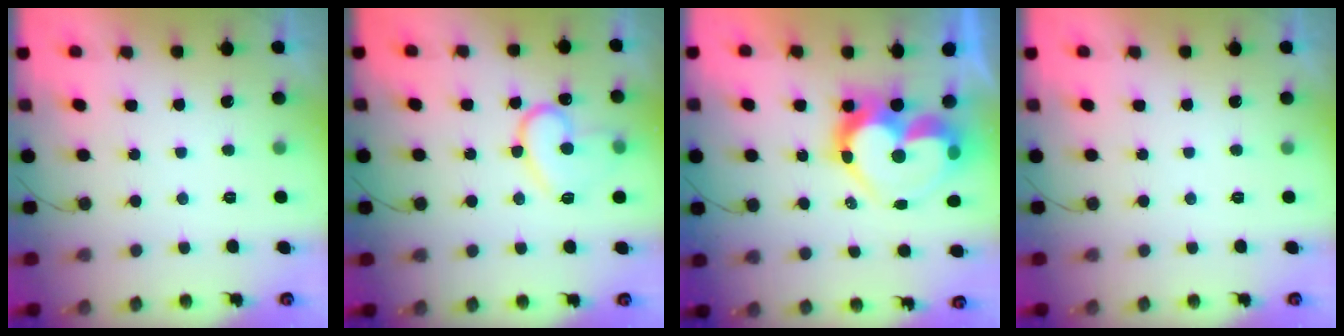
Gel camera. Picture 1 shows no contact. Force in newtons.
{"total": 13.3, "press": 13.3, "slide": 1.1}
{"total": 18.1, "press": 18.0, "slide": 1.6}
{"total": 0.0}